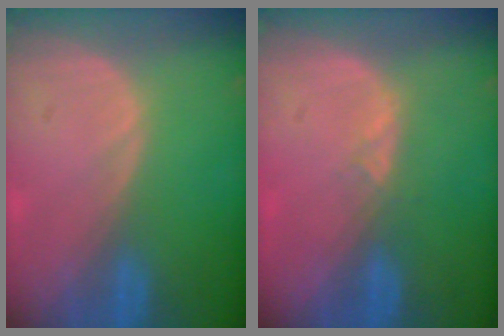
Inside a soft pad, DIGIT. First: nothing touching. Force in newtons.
{"total": 1.4, "press": 1.2, "slide": 0.8}